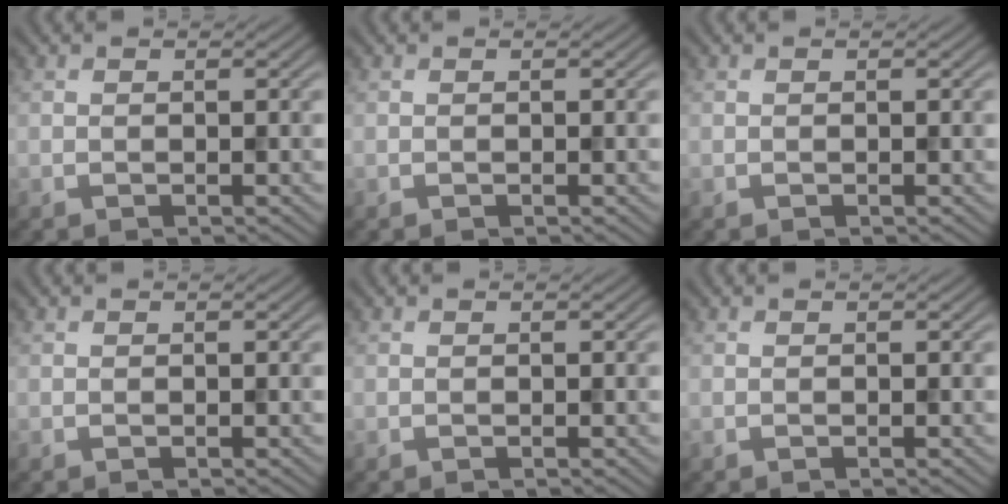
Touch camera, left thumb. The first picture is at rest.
{"total": 0.0}
{"total": 0.0}
{"total": 0.0}
{"total": 0.0}
{"total": 0.0}